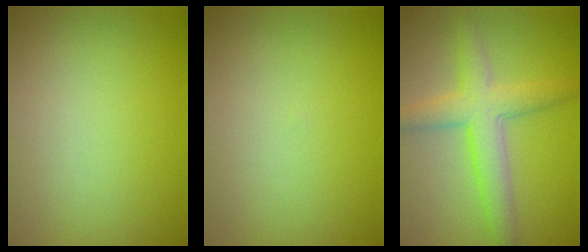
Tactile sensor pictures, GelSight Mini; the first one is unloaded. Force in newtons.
{"total": 0.0}
{"total": 4.7, "press": 4.7, "slide": 0.3}